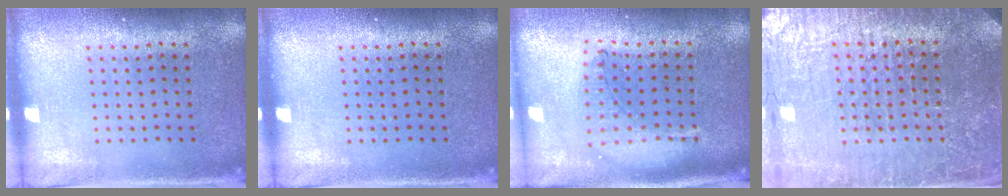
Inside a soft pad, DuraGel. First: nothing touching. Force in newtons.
{"total": 0.0}
{"total": 1.2, "press": 1.1, "slide": 0.3}
{"total": 5.5, "press": 5.0, "slide": 2.4}